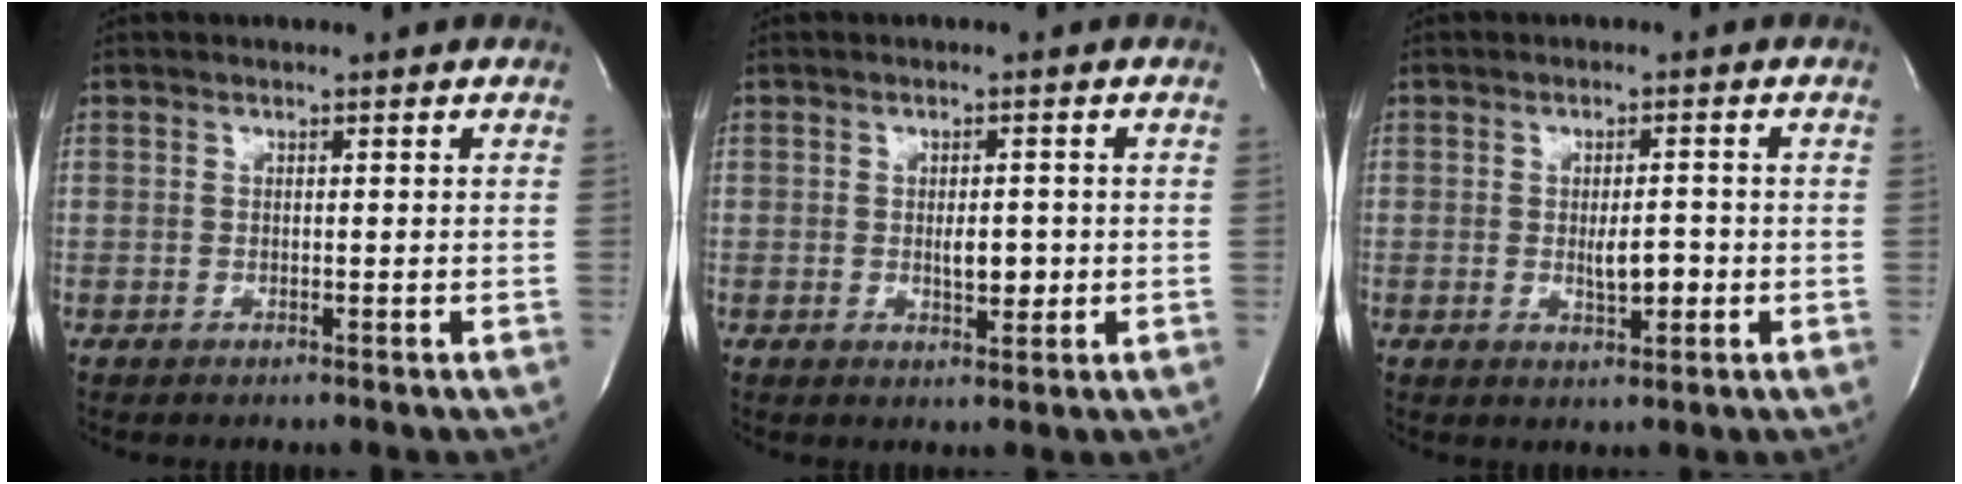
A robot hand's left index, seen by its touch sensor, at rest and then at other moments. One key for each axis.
{"total": 2.9, "fx": -0.3, "fy": 1.3, "fz": 2.6, "tx": -0.043, "ty": -0.002, "tz": 0.000}
{"total": 3.6, "fx": -0.7, "fy": 1.2, "fz": 3.3, "tx": -0.055, "ty": -0.002, "tz": -0.005}